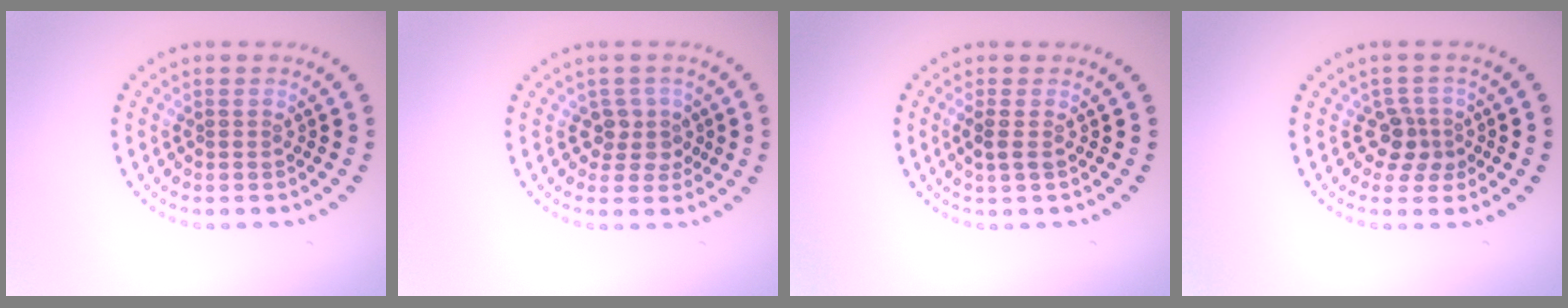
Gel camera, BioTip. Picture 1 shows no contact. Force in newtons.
{"total": 2.2, "press": 1.8, "slide": 1.2}
{"total": 1.3, "press": 1.1, "slide": 0.7}
{"total": 2.3, "press": 1.8, "slide": 1.4}